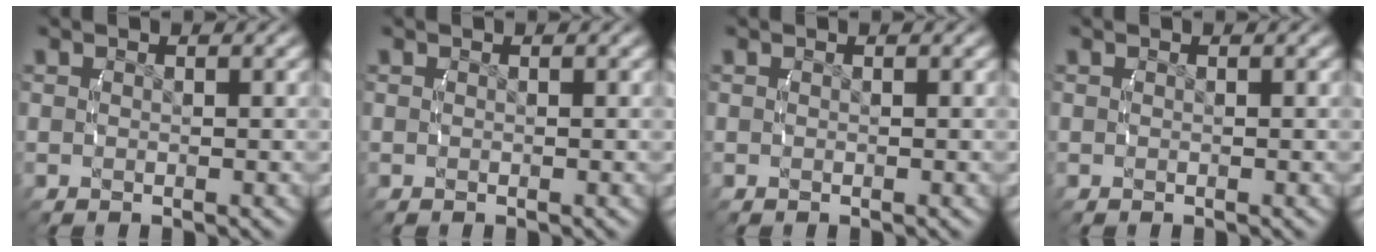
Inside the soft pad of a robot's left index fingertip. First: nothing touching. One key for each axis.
{"total": 0.0}
{"total": 0.0}
{"total": 0.0}